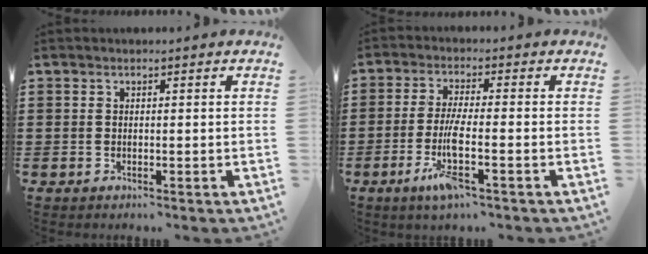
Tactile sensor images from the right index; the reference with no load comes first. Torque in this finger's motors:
{"motor_torque": [1.57, -0.52, 0.73, 0.13]}